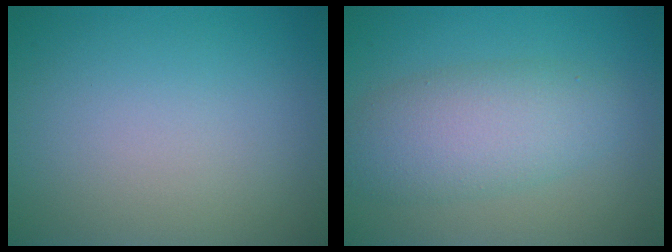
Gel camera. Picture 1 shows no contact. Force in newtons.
{"total": 5.3, "press": 5.3, "slide": 0.2}